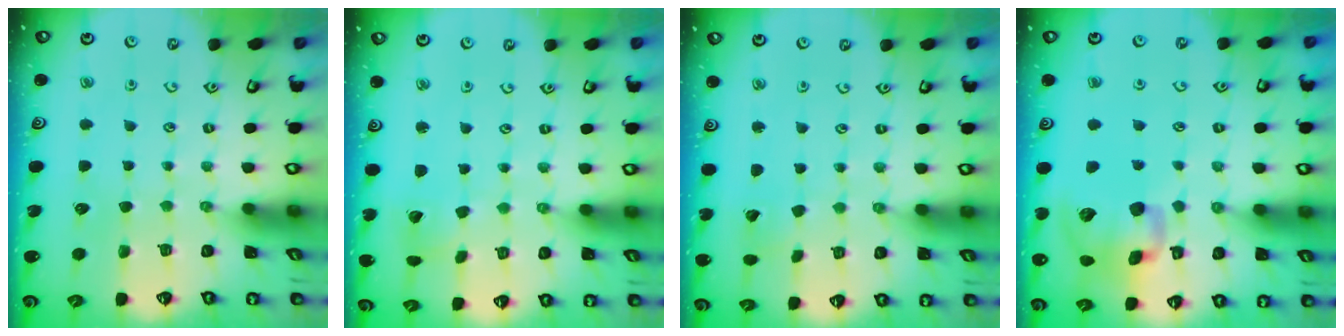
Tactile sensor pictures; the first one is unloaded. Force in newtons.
{"total": 2.6, "press": 2.6, "slide": 0.3}
{"total": 1.4, "press": 1.4, "slide": 0.1}
{"total": 13.5, "press": 13.4, "slide": 2.1}